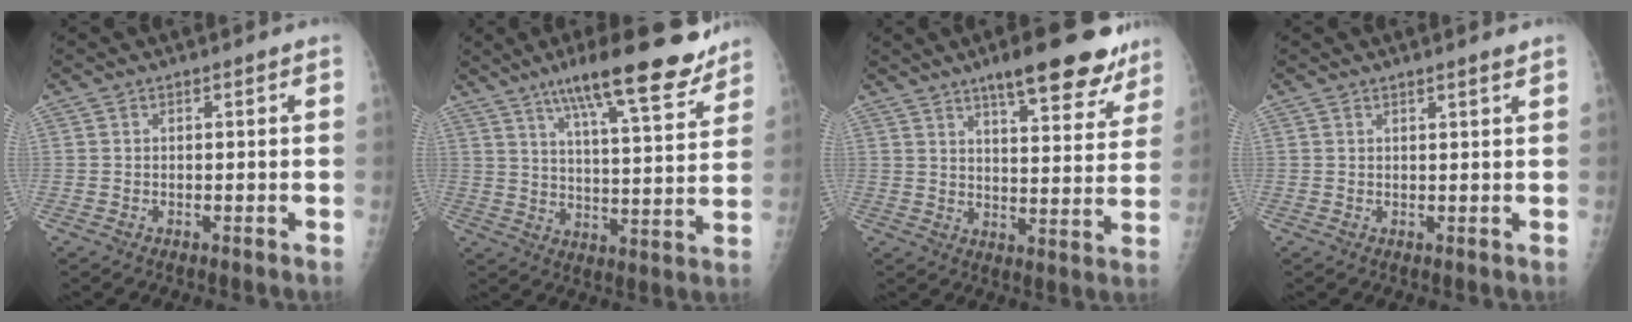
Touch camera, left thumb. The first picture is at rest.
{"total": 18.6, "force": [13.3, 3.8, 12.5], "torque": [-0.162, -0.054, 0.201]}
{"total": 16.7, "force": [11.7, 4.5, 11.0], "torque": [-0.109, -0.054, 0.159]}
{"total": 1.6, "force": [1.2, -0.1, 1.1], "torque": [-0.014, -0.006, 0.018]}